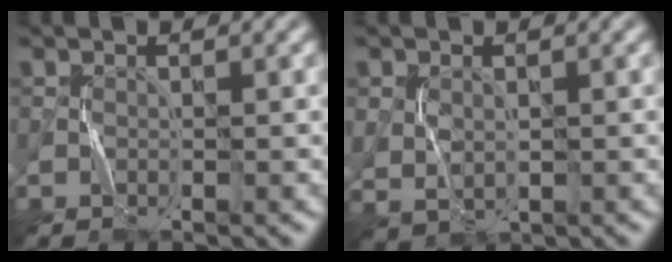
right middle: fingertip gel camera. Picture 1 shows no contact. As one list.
[{"total": 1.8, "force": [0.4, 1.5, 1.1], "torque": [-0.027, -0.003, 0.013]}]